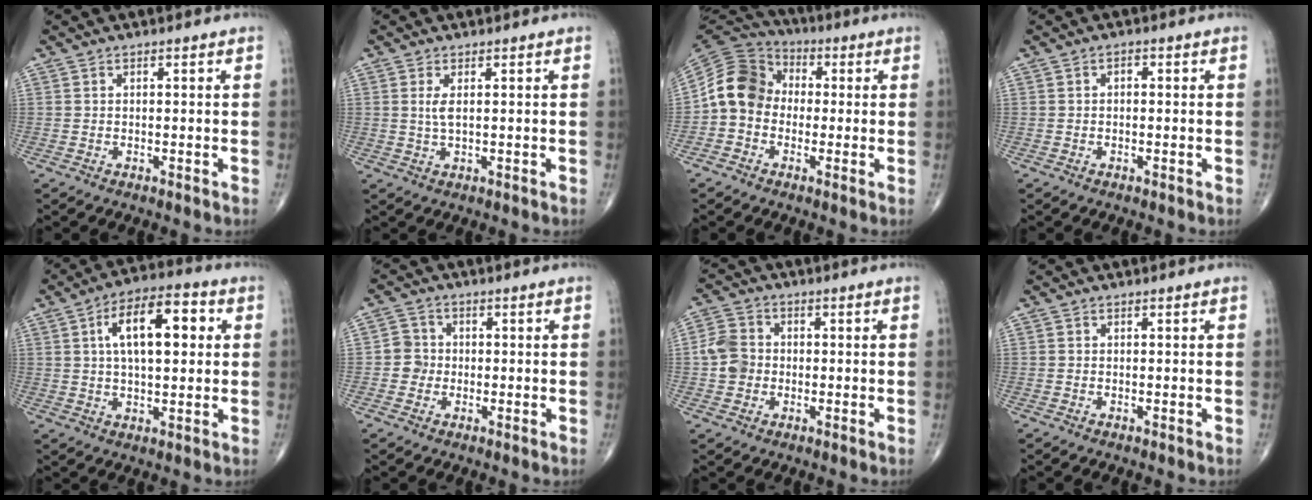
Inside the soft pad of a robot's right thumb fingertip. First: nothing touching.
{"total": 2.3, "force": [0.5, 0.7, 2.2], "torque": [-0.054, -0.003, 0.015]}
{"total": 11.1, "force": [-0.7, 9.4, 5.9], "torque": [-0.100, 0.035, -0.029]}
{"total": 0.9, "force": [0.0, 0.6, 0.7], "torque": [-0.004, 0.004, -0.006]}
{"total": 13.6, "force": [3.1, 6.2, 11.7], "torque": [-0.174, 0.016, 0.045]}
{"total": 3.6, "force": [-0.5, 3.4, 0.7], "torque": [0.010, 0.009, -0.016]}
{"total": 5.8, "force": [-0.6, 5.1, 2.7], "torque": [-0.038, 0.012, -0.020]}
{"total": 0.0}